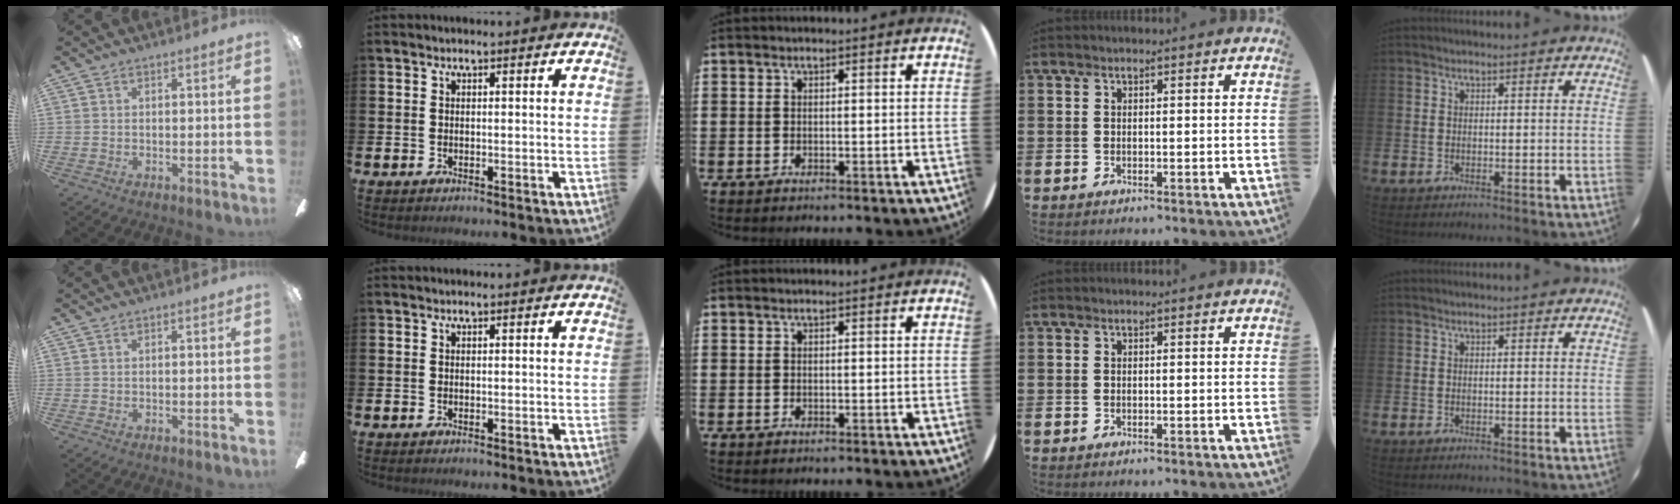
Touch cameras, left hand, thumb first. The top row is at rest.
{}